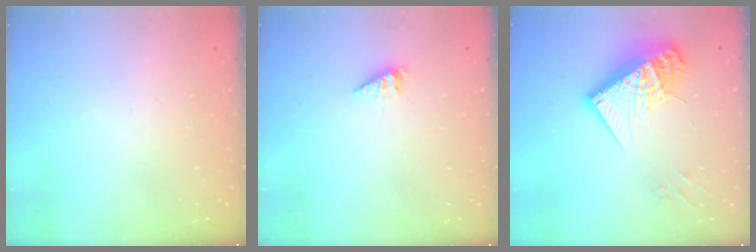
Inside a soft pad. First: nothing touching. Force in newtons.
{"total": 2.1, "press": 2.1, "slide": 0.3}
{"total": 16.5, "press": 16.4, "slide": 1.6}